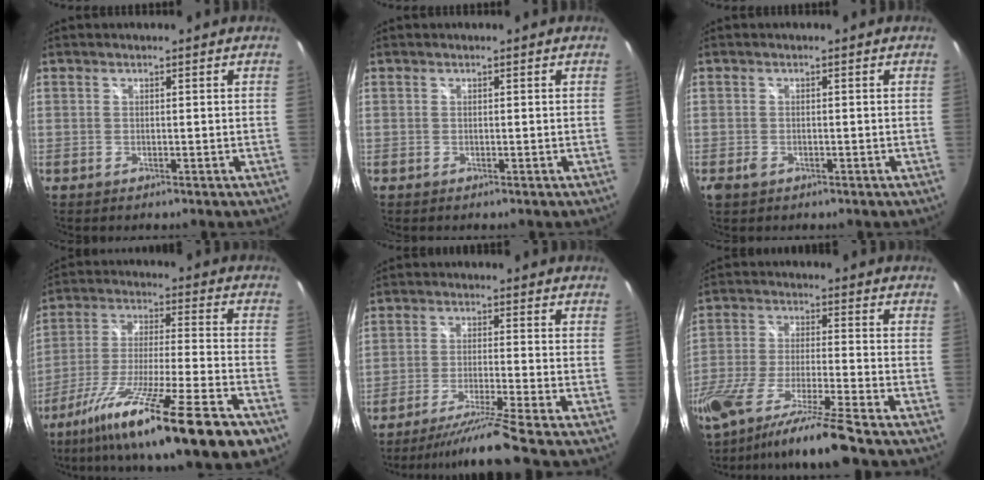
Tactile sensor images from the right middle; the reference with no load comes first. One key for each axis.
{"total": 0.0}
{"total": 2.0, "fx": -1.2, "fy": 1.3, "fz": 1.0, "tx": -0.021, "ty": -0.005, "tz": -0.022}
{"total": 23.7, "fx": -15.5, "fy": 1.8, "fz": 17.9, "tx": -0.321, "ty": -0.068, "tz": -0.259}
{"total": 9.8, "fx": -8.3, "fy": -3.2, "fz": 4.1, "tx": -0.093, "ty": -0.016, "tz": -0.141}
{"total": 15.1, "fx": -12.3, "fy": -1.4, "fz": 8.7, "tx": -0.170, "ty": -0.046, "tz": -0.215}